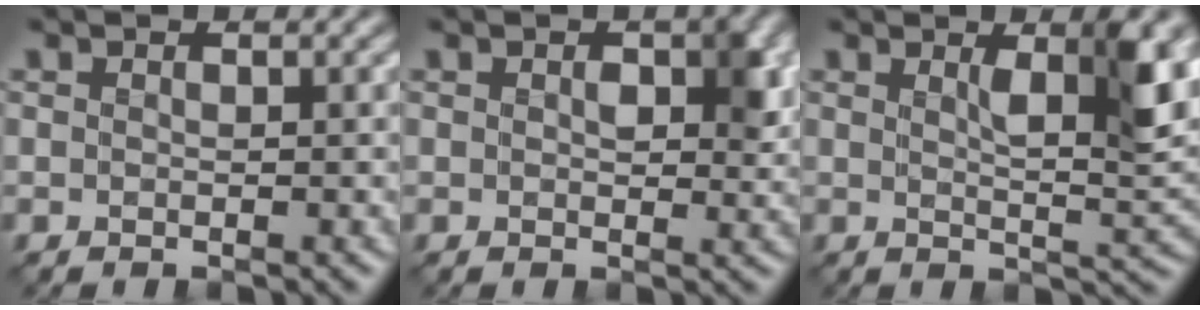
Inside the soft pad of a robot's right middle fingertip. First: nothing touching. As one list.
[{"total": 3.3, "force": [0.6, 1.9, 2.7], "torque": [-0.036, -0.003, 0.012]}, {"total": 5.7, "force": [1.9, 1.4, 5.2], "torque": [-0.072, -0.006, 0.032]}]